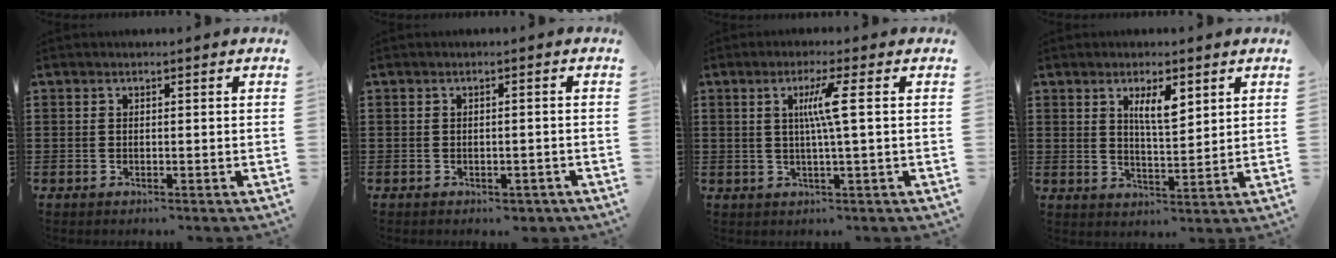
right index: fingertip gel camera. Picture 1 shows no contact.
{"total": 1.2, "force": [-1.1, 0.4, 0.4], "torque": [-0.013, -0.001, -0.022]}
{"total": 5.0, "force": [0.7, -0.6, 4.9], "torque": [-0.093, -0.005, 0.005]}
{"total": 4.7, "force": [2.3, 1.4, 3.8], "torque": [-0.073, 0.002, 0.038]}